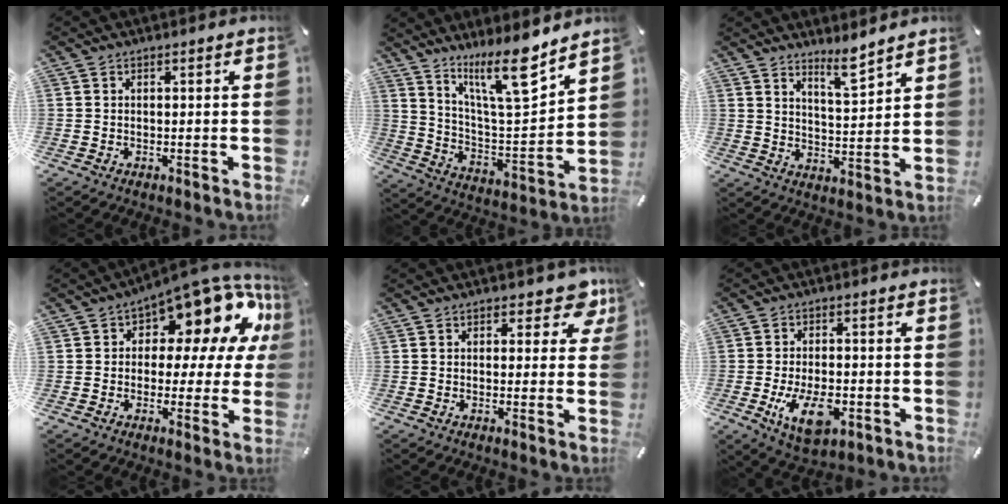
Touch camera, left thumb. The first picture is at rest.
{"total": 15.8, "force": [11.8, 3.2, 10.0], "torque": [-0.179, -0.074, 0.196]}
{"total": 7.1, "force": [6.3, 0.8, 3.3], "torque": [-0.049, -0.050, 0.106]}
{"total": 15.7, "force": [9.3, 7.9, 10.0], "torque": [-0.136, -0.078, 0.158]}
{"total": 6.3, "force": [3.8, 3.4, 3.7], "torque": [-0.027, -0.022, 0.057]}
{"total": 10.3, "force": [-3.2, 5.7, 7.9], "torque": [-0.152, -0.005, -0.055]}